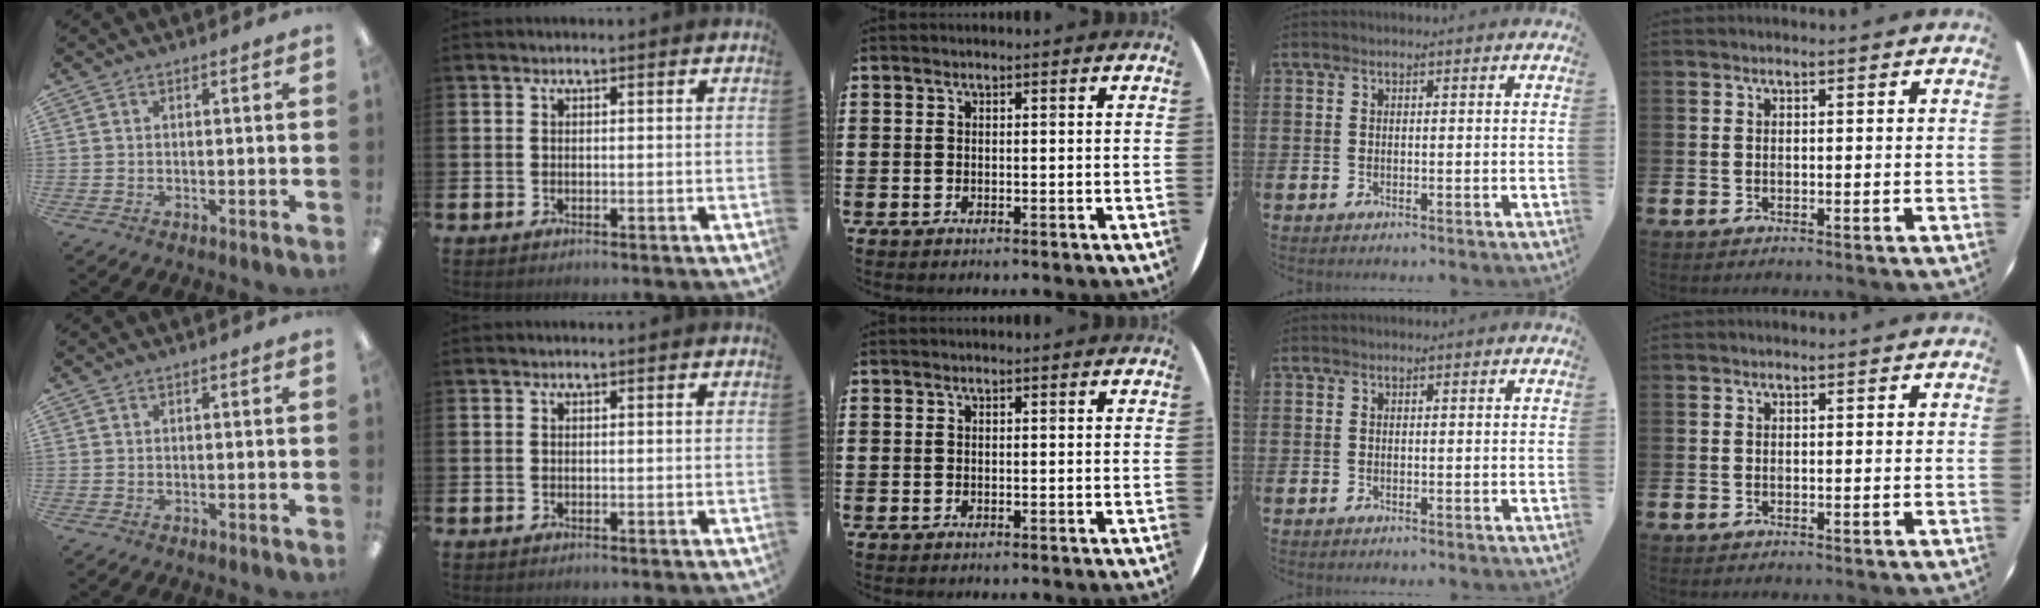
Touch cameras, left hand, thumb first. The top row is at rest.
{}